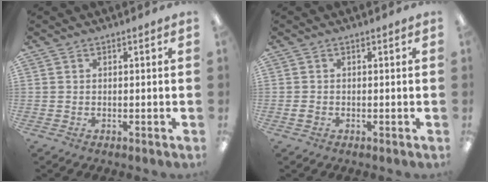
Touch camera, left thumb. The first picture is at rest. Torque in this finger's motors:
{"motor_torque": [-0.03, 0.03, 0.00, 0.00, 0.00]}